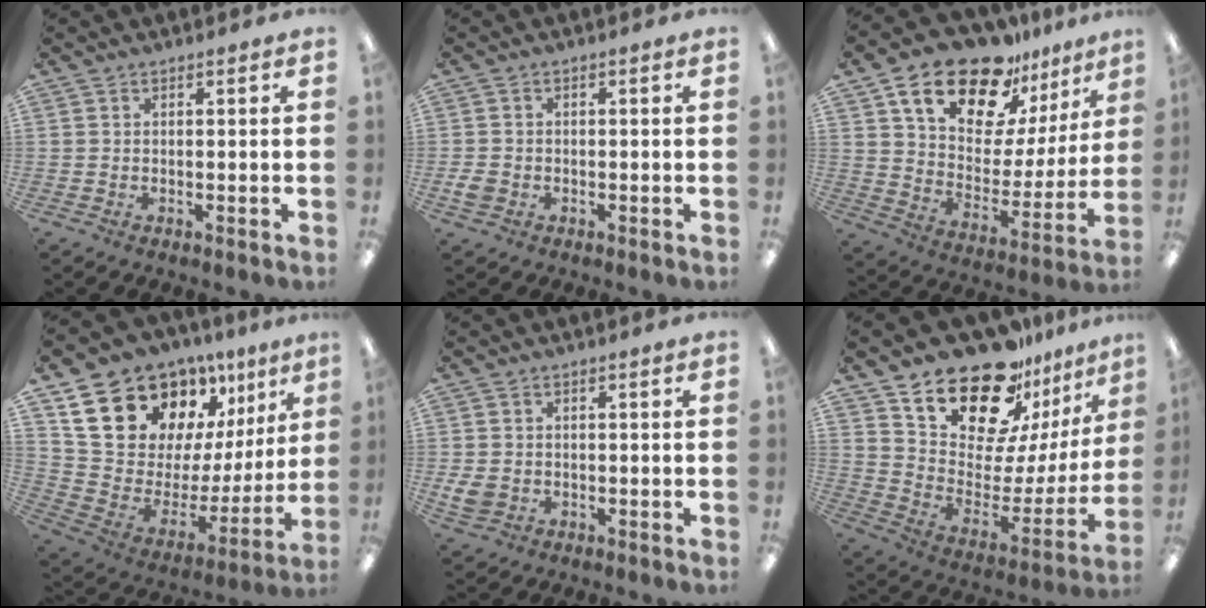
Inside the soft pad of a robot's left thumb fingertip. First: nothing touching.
{"total": 2.9, "force": [-1.0, 2.4, 1.4], "torque": [-0.029, 0.003, -0.019]}
{"total": 20.3, "force": [15.2, 9.6, 9.3], "torque": [-0.171, -0.101, 0.270]}
{"total": 20.6, "force": [14.1, 12.3, 8.6], "torque": [-0.142, -0.094, 0.272]}
{"total": 4.4, "force": [-0.8, 3.6, 2.4], "torque": [-0.045, -0.001, -0.015]}
{"total": 22.4, "force": [18.5, 9.2, 8.5], "torque": [-0.149, -0.135, 0.327]}